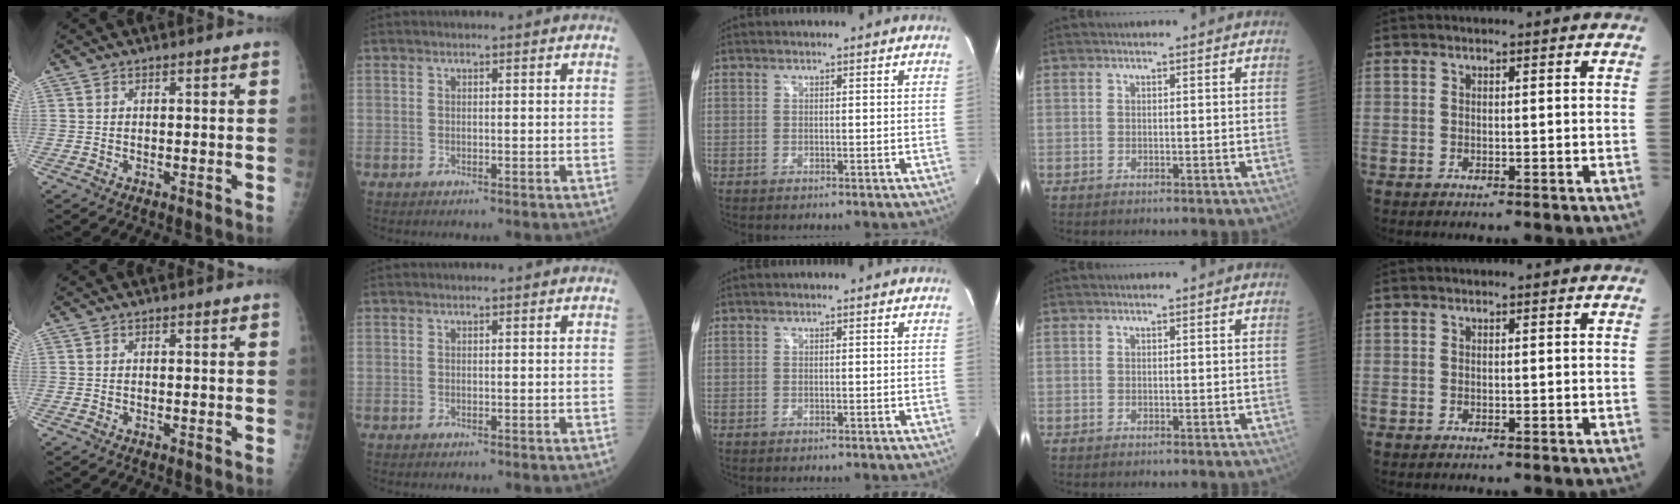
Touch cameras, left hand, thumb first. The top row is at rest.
{}